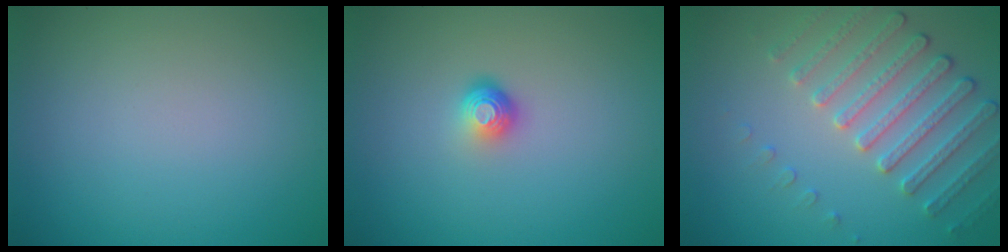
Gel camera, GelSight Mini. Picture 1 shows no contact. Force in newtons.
{"total": 1.8, "press": 1.2, "slide": 1.4}
{"total": 4.0, "press": 3.7, "slide": 1.4}